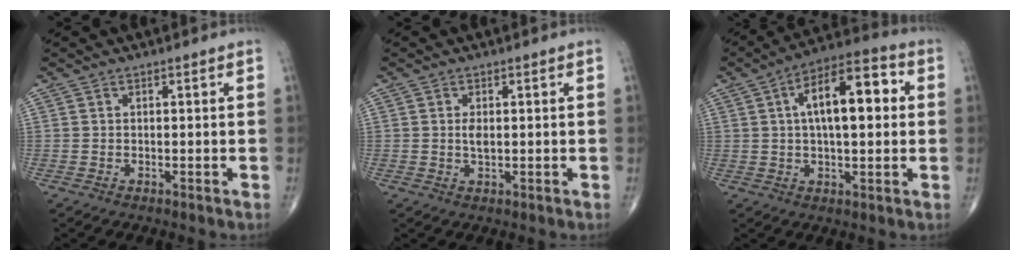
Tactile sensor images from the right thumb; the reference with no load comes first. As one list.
[{"total": 2.0, "force": [0.2, 1.0, 1.7], "torque": [-0.032, -0.003, 0.005]}, {"total": 14.9, "force": [2.6, 6.5, 13.1], "torque": [-0.192, 0.023, 0.034]}]